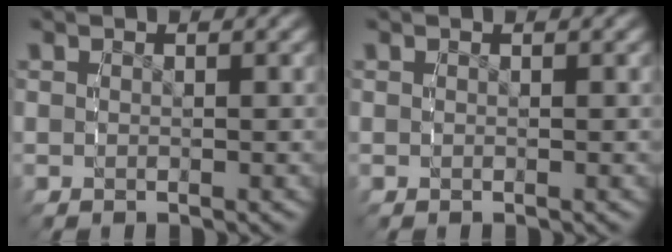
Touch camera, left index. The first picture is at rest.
{"total": 0.0}